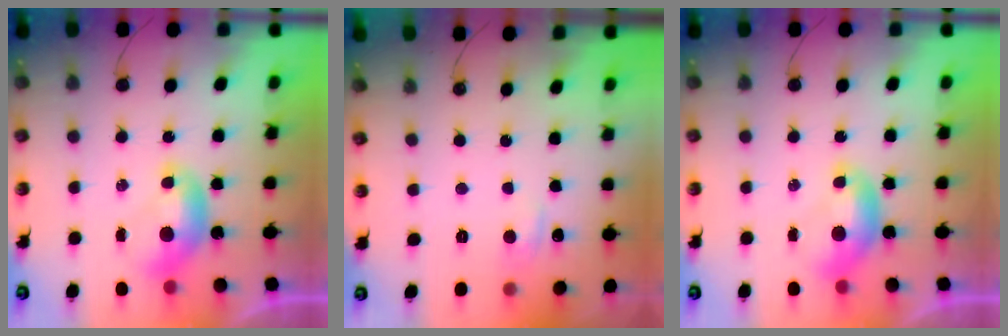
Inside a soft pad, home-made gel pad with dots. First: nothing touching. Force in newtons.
{"total": 0.9, "press": 0.7, "slide": 0.5}
{"total": 0.0}